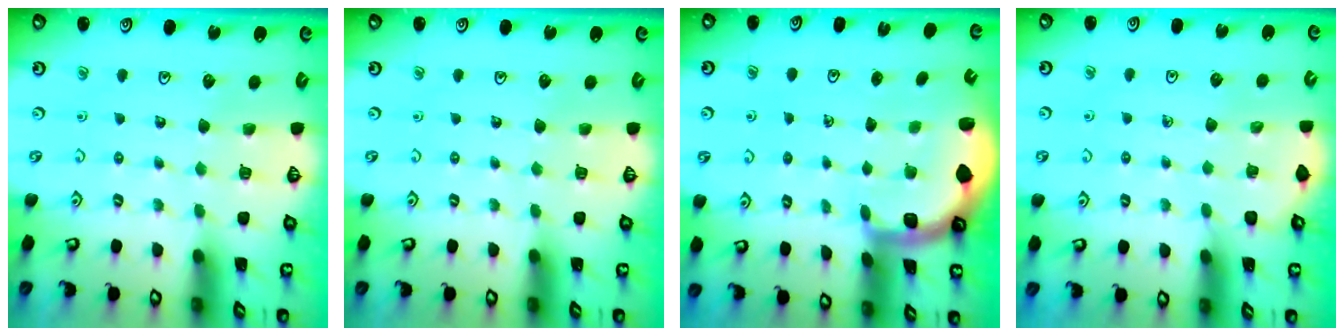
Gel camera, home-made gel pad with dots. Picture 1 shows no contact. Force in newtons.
{"total": 0.0}
{"total": 1.7, "press": 1.7, "slide": 0.3}
{"total": 1.4, "press": 1.4, "slide": 0.1}